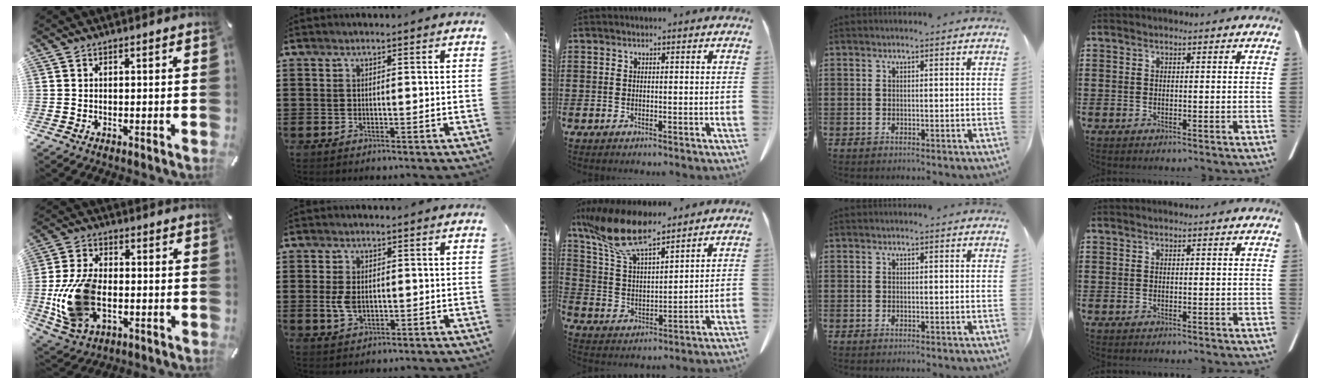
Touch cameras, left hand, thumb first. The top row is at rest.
{"thumb": {"total": 15.9, "force": [-3.3, 10.4, 11.5], "torque": [-0.254, 0.004, -0.056]}, "index": {"total": 3.5, "force": [0.1, 2.0, 2.9], "torque": [-0.073, -0.001, -0.002]}, "middle": {"total": 12.0, "force": [9.0, 3.2, 7.3], "torque": [-0.182, -0.036, 0.158]}}